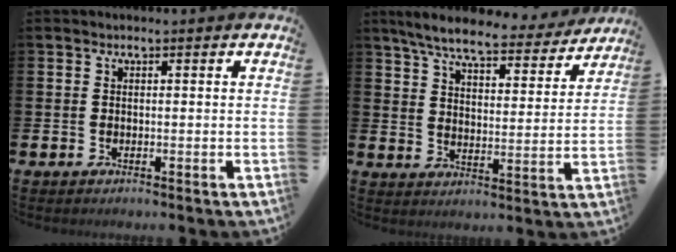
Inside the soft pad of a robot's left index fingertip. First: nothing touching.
{"total": 7.4, "force": [6.7, 1.3, 3.0], "torque": [-0.079, -0.037, 0.113]}